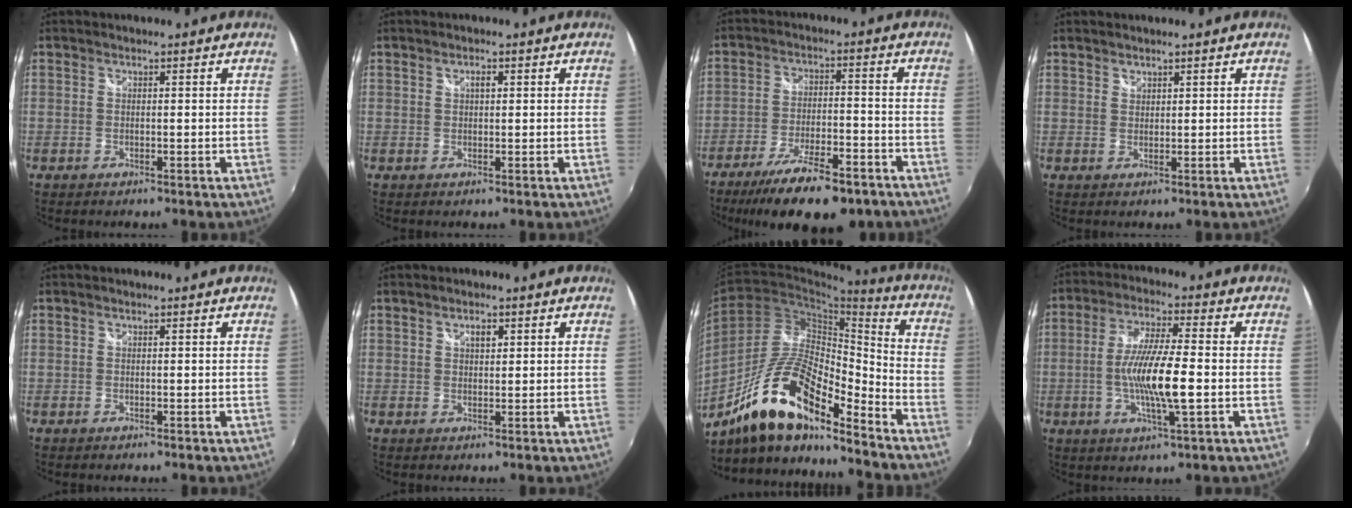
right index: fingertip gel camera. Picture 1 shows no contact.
{"total": 1.2, "force": [0.4, 0.6, 0.9], "torque": [-0.015, 0.003, 0.006]}
{"total": 17.3, "force": [-12.7, 5.2, 10.5], "torque": [-0.200, -0.030, -0.192]}
{"total": 1.1, "force": [1.0, 0.5, 0.0], "torque": [0.002, 0.002, 0.017]}
{"total": 0.0}
{"total": 1.9, "force": [0.9, 1.1, 1.3], "torque": [-0.019, 0.004, 0.015]}
{"total": 18.2, "force": [-12.3, 5.3, 12.3], "torque": [-0.228, 0.003, -0.232]}
{"total": 11.3, "force": [-2.0, 1.4, 11.1], "torque": [-0.209, -0.007, -0.038]}